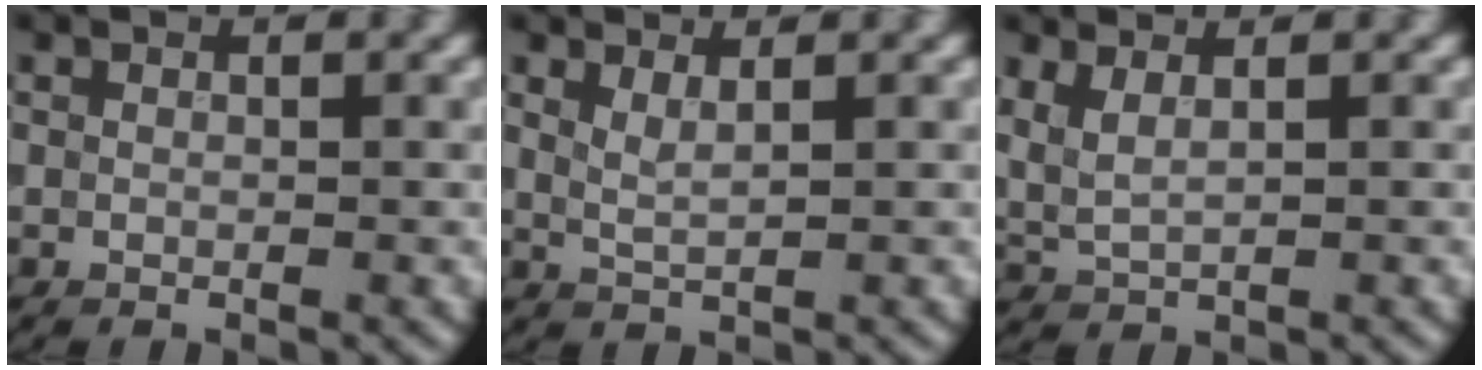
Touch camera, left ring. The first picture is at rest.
{"total": 1.6, "force": [1.0, 0.5, 1.2], "torque": [-0.022, -0.004, 0.020]}
{"total": 2.3, "force": [1.2, 0.7, 1.8], "torque": [-0.043, -0.003, 0.030]}